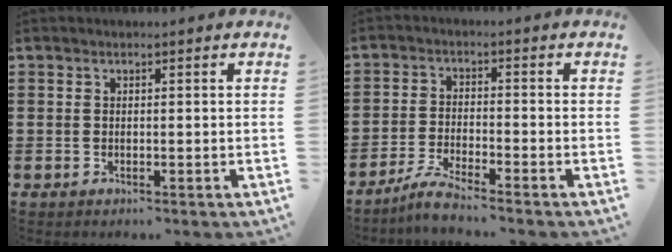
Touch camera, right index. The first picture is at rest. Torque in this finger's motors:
{"motor_torque": [-0.27, 0.60, 0.06, 0.02]}